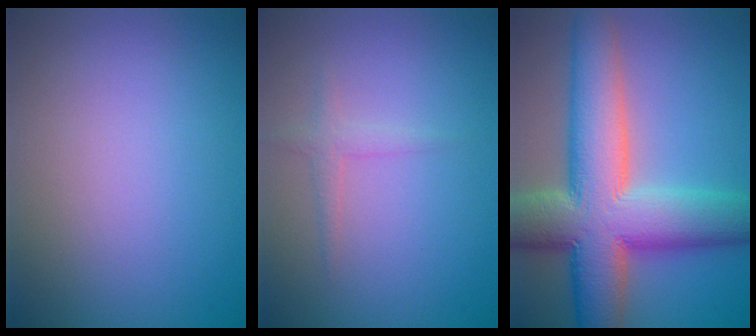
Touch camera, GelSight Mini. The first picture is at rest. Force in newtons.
{"total": 1.3, "press": 1.3, "slide": 0.0}
{"total": 13.4, "press": 13.3, "slide": 0.9}